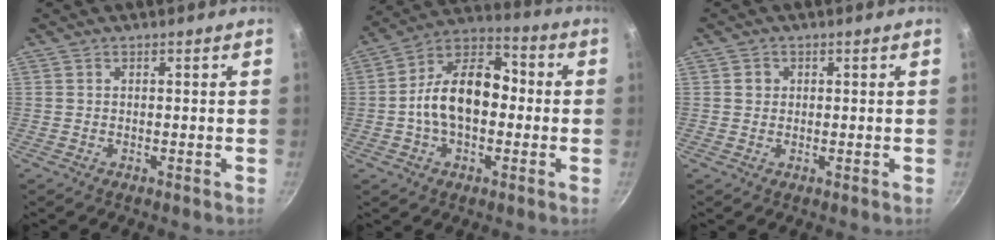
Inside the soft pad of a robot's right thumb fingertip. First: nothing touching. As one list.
[{"total": 15.7, "force": [-1.0, 10.2, 11.9], "torque": [-0.166, 0.045, -0.036]}, {"total": 1.6, "force": [0.3, 1.5, 0.5], "torque": [-0.002, 0.003, 0.003]}]